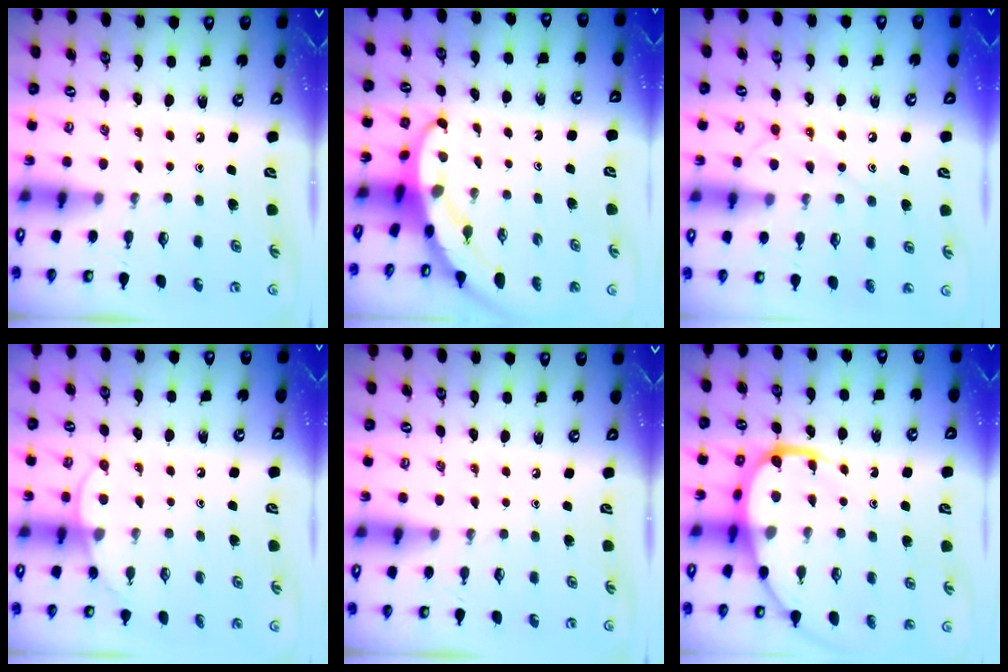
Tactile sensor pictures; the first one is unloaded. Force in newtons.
{"total": 5.7, "press": 5.7, "slide": 0.4}
{"total": 11.6, "press": 11.6, "slide": 1.0}
{"total": 5.6, "press": 5.6, "slide": 0.4}
{"total": 0.0}
{"total": 14.0, "press": 13.9, "slide": 1.5}